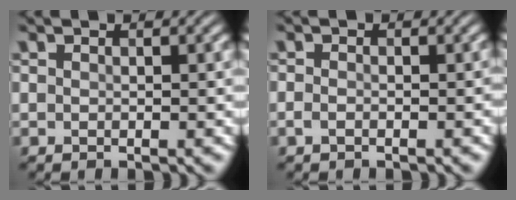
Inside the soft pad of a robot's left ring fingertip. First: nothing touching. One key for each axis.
{"total": 1.2, "fx": -1.1, "fy": 0.4, "fz": 0.3, "tx": -0.018, "ty": -0.002, "tz": -0.028}